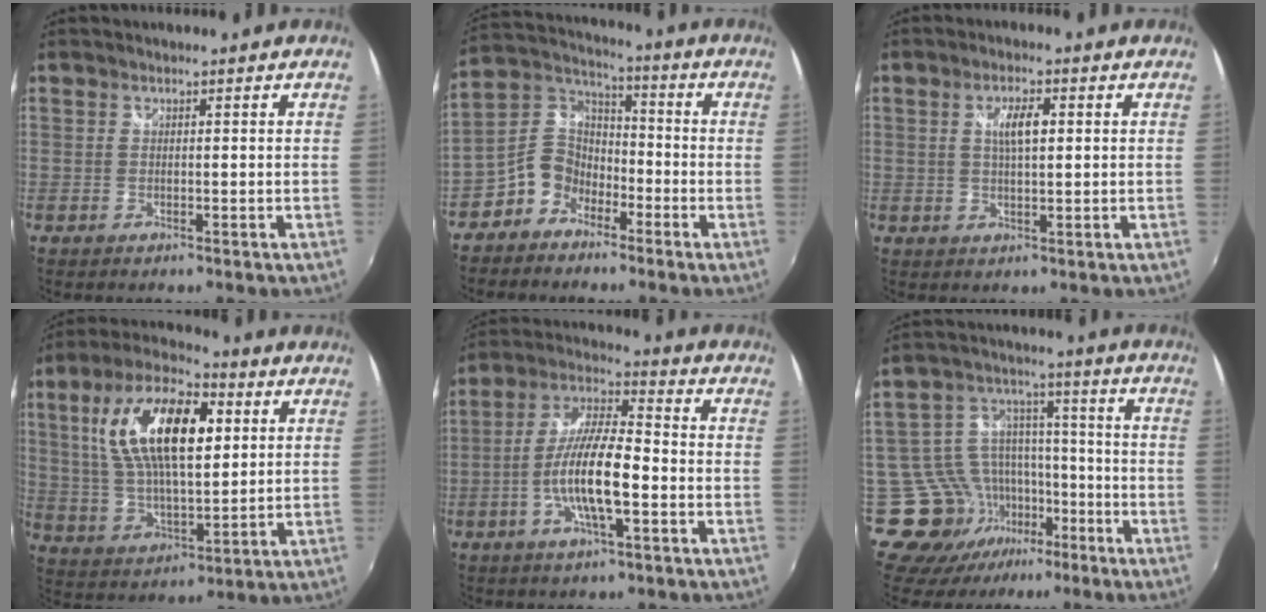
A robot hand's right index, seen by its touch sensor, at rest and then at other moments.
{"total": 8.2, "force": [-5.0, 6.1, 2.2], "torque": [-0.052, 0.034, -0.108]}
{"total": 4.5, "force": [1.0, 1.4, 4.2], "torque": [-0.073, 0.003, 0.018]}
{"total": 19.4, "force": [5.5, 8.4, 16.6], "torque": [-0.314, 0.023, 0.103]}
{"total": 12.7, "force": [-3.8, 3.0, 11.7], "torque": [-0.238, -0.001, -0.072]}
{"total": 15.2, "force": [-8.6, 11.6, 4.9], "torque": [-0.116, 0.038, -0.125]}